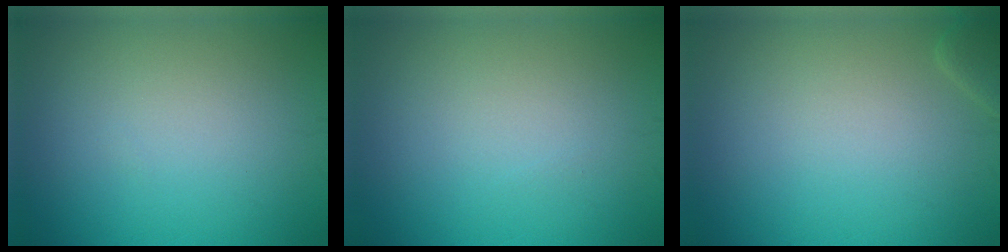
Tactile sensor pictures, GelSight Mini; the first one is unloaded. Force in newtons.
{"total": 0.0}
{"total": 1.2, "press": 1.2, "slide": 0.2}